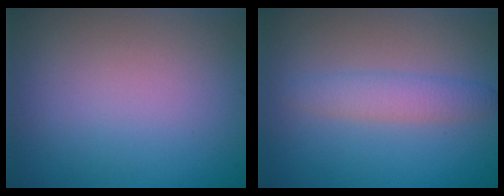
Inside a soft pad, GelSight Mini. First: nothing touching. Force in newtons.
{"total": 2.5, "press": 2.5, "slide": 0.2}